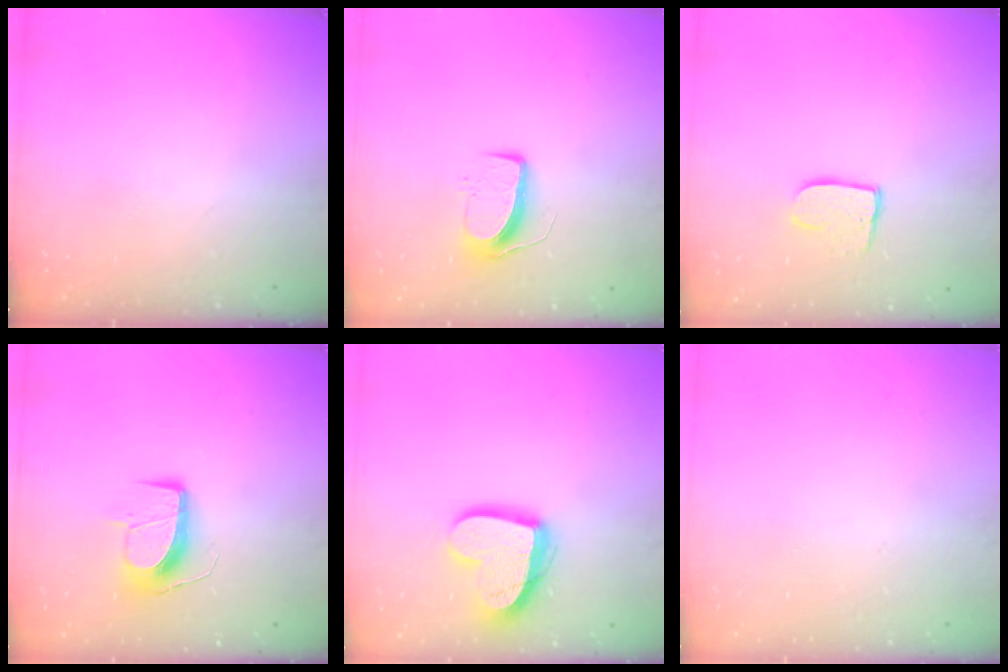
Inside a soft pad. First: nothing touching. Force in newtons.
{"total": 9.3, "press": 9.3, "slide": 0.5}
{"total": 7.8, "press": 7.8, "slide": 0.5}
{"total": 10.7, "press": 10.7, "slide": 0.4}
{"total": 15.9, "press": 15.8, "slide": 1.4}
{"total": 0.0}